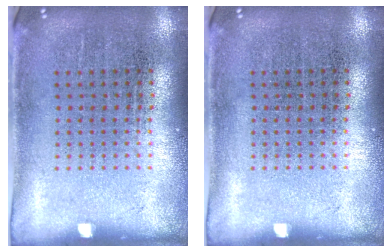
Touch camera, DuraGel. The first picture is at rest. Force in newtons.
{"total": 0.0}